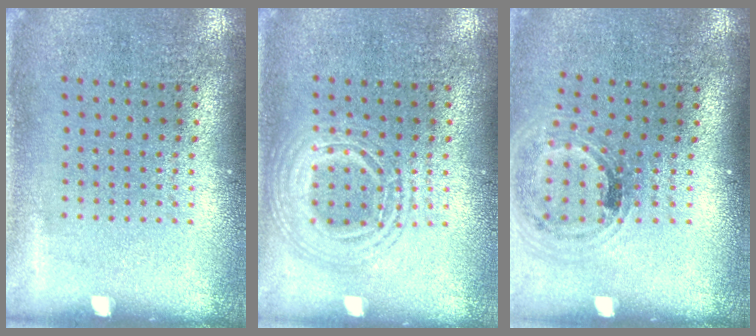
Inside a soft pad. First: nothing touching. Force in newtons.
{"total": 2.5, "press": 2.5, "slide": 0.3}
{"total": 1.0, "press": 1.0, "slide": 0.3}